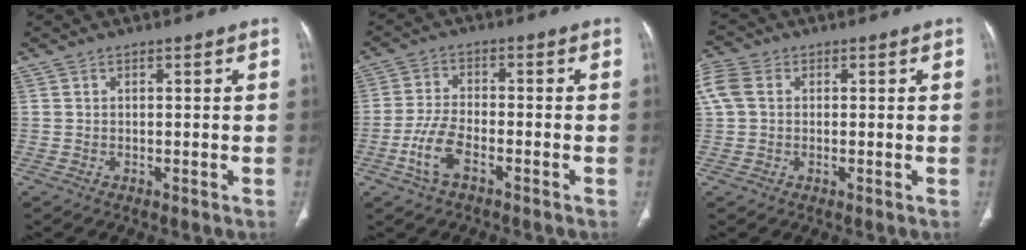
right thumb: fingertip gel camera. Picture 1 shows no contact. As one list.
[{"total": 6.3, "force": [-3.1, 2.7, 4.8], "torque": [-0.106, 0.017, -0.059]}, {"total": 6.4, "force": [1.1, 4.9, 4.0], "torque": [-0.107, 0.020, 0.022]}]